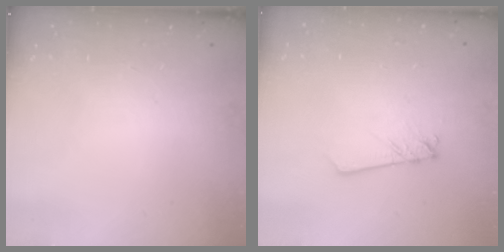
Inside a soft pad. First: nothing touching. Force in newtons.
{"total": 2.4, "press": 2.4, "slide": 0.2}